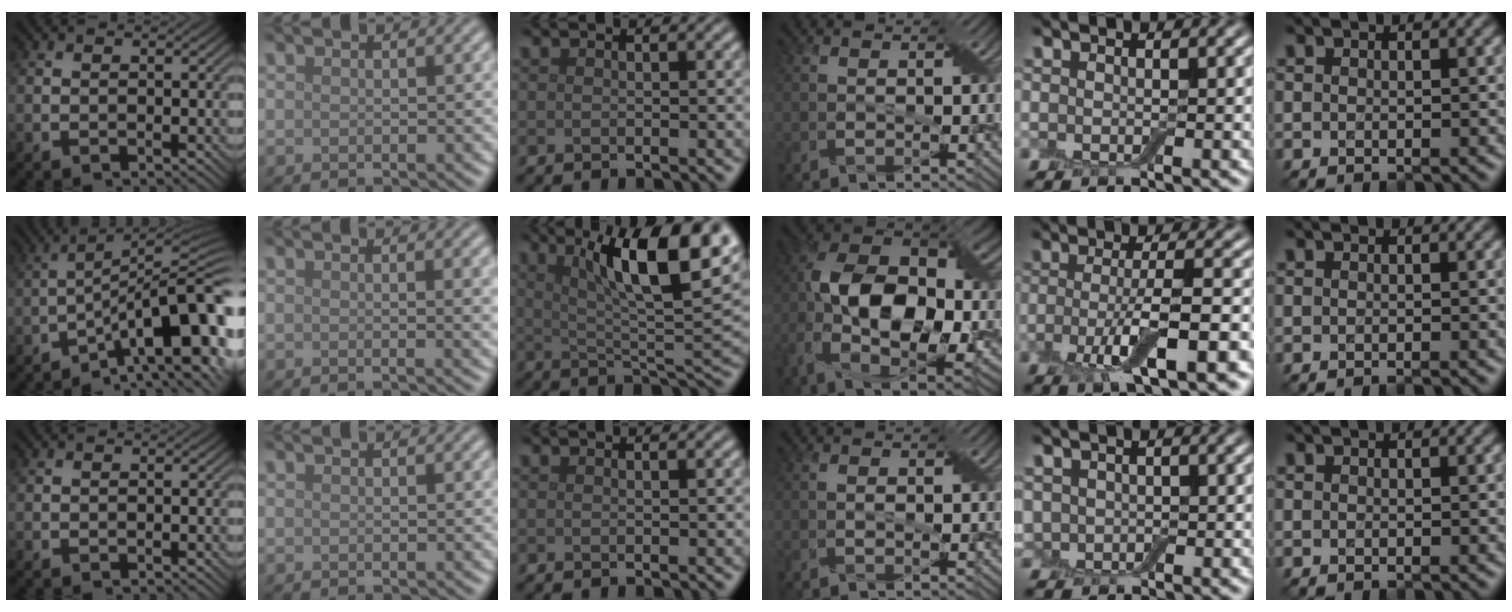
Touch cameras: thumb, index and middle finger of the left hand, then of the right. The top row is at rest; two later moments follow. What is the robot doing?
{"motion": "insert", "object": "backpack"}